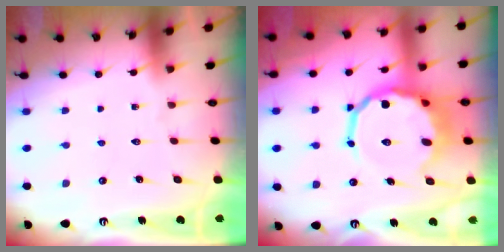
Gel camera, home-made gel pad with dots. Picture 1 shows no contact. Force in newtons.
{"total": 14.5, "press": 14.0, "slide": 3.7}